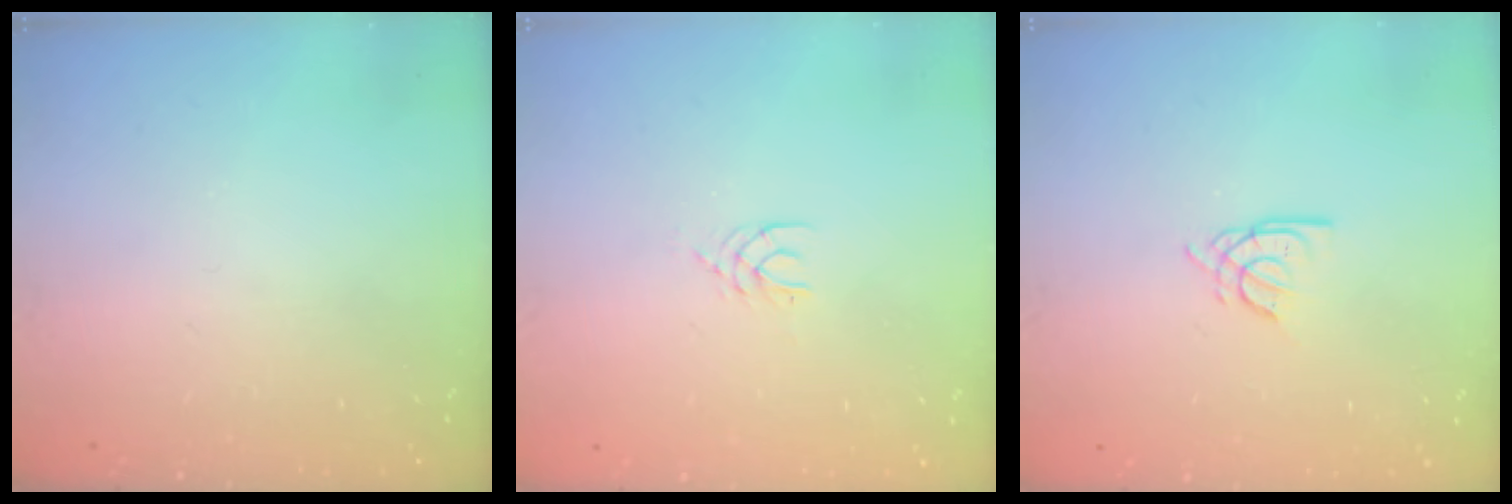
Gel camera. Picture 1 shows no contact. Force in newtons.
{"total": 2.9, "press": 2.9, "slide": 0.4}
{"total": 3.3, "press": 3.3, "slide": 0.3}